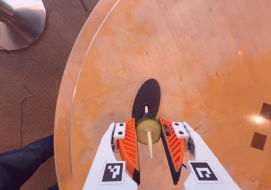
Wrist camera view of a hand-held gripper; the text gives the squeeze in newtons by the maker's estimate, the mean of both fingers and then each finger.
{"total": 9.8, "left": 9.1, "right": 10.4}